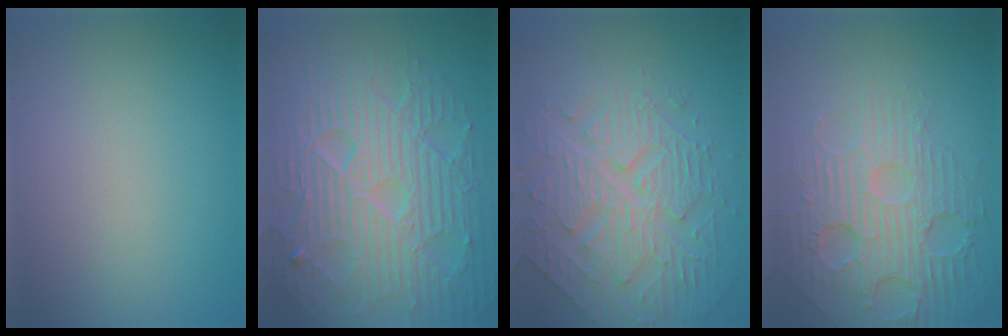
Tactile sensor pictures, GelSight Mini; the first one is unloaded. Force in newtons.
{"total": 10.6, "press": 6.8, "slide": 8.1}
{"total": 4.6, "press": 4.6, "slide": 0.1}
{"total": 5.1, "press": 4.3, "slide": 2.7}